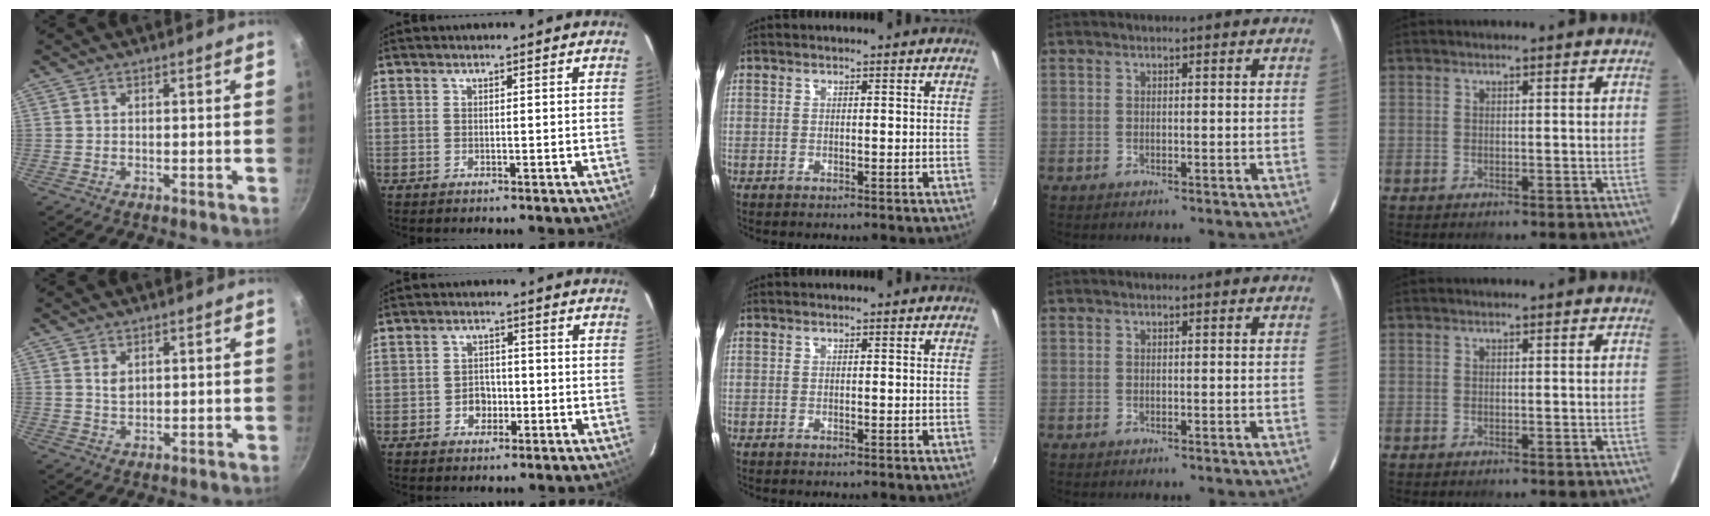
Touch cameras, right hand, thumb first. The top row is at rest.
{"thumb": {"total": 2.3, "force": [1.0, 1.5, 1.5], "torque": [-0.024, -0.006, 0.021]}, "index": {"total": 3.7, "force": [-1.4, 3.0, 1.6], "torque": [-0.032, 0.010, -0.015]}}